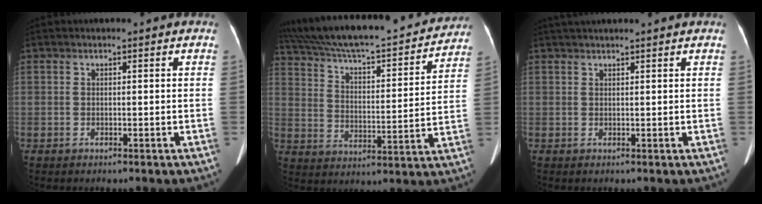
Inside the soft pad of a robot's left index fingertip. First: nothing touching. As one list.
[{"total": 27.3, "force": [24.5, 4.4, 11.3], "torque": [-0.200, -0.006, 0.343]}, {"total": 5.8, "force": [5.1, -0.4, 2.6], "torque": [-0.035, 0.038, 0.072]}]